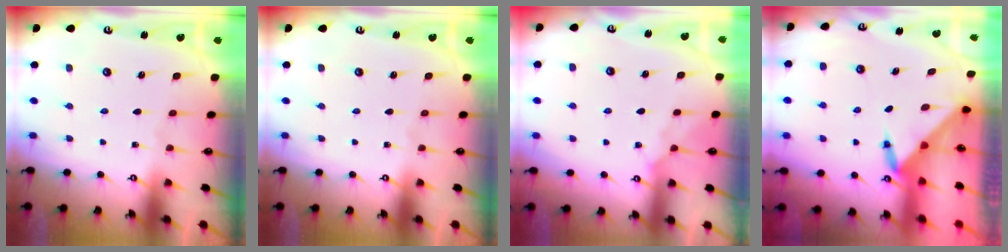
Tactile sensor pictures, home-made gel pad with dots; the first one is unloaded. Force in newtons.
{"total": 0.0}
{"total": 5.7, "press": 5.6, "slide": 0.8}
{"total": 3.4, "press": 3.4, "slide": 0.4}